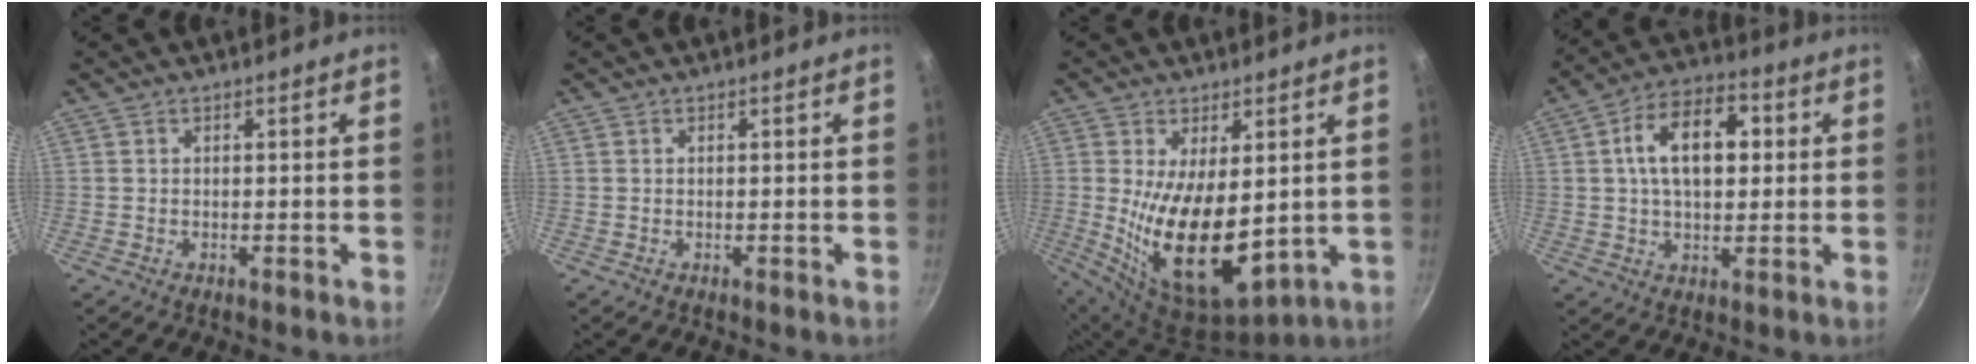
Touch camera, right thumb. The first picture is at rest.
{"total": 0.0}
{"total": 16.2, "force": [0.6, 8.1, 14.1], "torque": [-0.236, -0.038, 0.032]}
{"total": 13.4, "force": [2.3, 8.1, 10.4], "torque": [-0.143, 0.019, 0.027]}